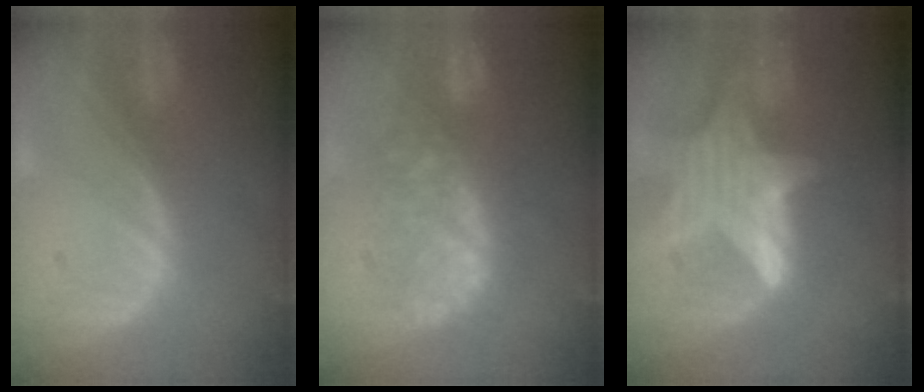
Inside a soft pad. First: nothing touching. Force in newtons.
{"total": 8.0, "press": 8.0, "slide": 0.2}
{"total": 8.6, "press": 8.6, "slide": 0.5}